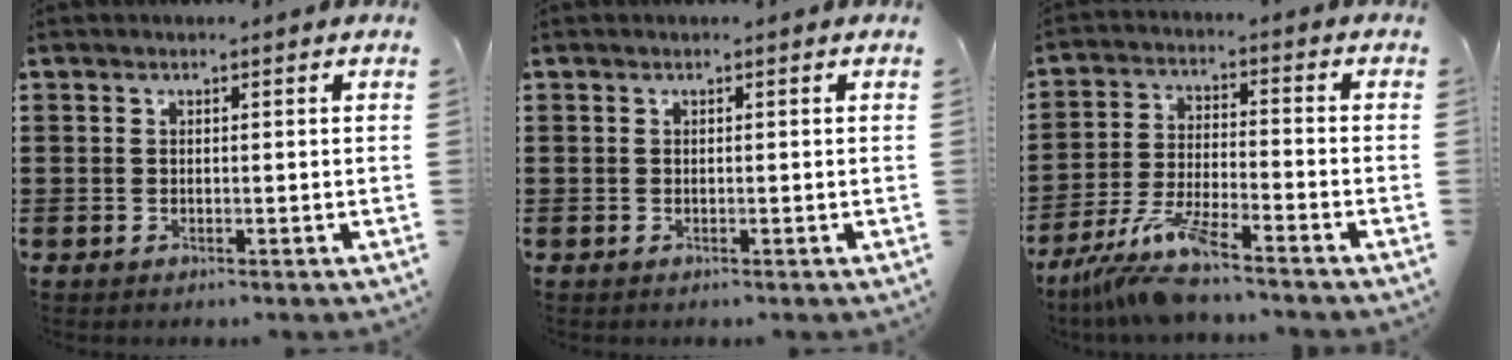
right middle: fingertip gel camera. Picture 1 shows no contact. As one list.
[{"total": 0.0}, {"total": 8.6, "force": [-7.2, 0.4, 4.7], "torque": [-0.108, -0.012, -0.142]}]